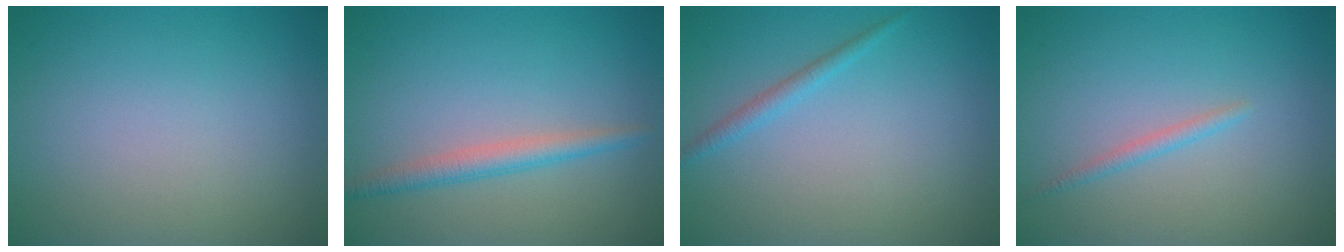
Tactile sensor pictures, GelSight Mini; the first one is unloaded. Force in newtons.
{"total": 2.3, "press": 2.3, "slide": 0.1}
{"total": 1.3, "press": 1.3, "slide": 0.0}
{"total": 1.1, "press": 1.1, "slide": 0.0}